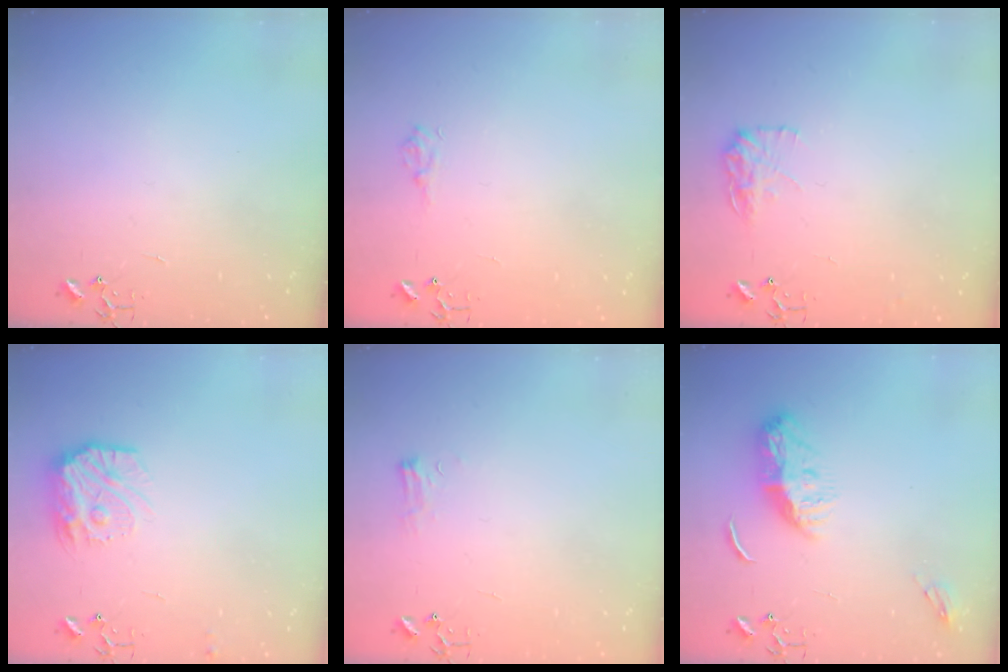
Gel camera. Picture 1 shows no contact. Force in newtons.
{"total": 7.0, "press": 6.9, "slide": 0.6}
{"total": 10.1, "press": 10.1, "slide": 0.4}
{"total": 13.2, "press": 13.2, "slide": 0.9}
{"total": 6.2, "press": 6.2, "slide": 0.8}
{"total": 10.5, "press": 10.5, "slide": 0.4}